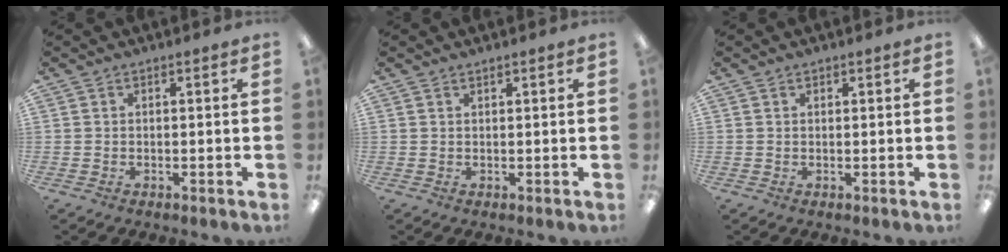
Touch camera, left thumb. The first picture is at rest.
{"total": 0.6, "force": [0.6, 0.1, 0.0], "torque": [-0.001, 0.000, 0.011]}
{"total": 0.6, "force": [0.5, 0.3, 0.1], "torque": [-0.001, 0.001, 0.009]}